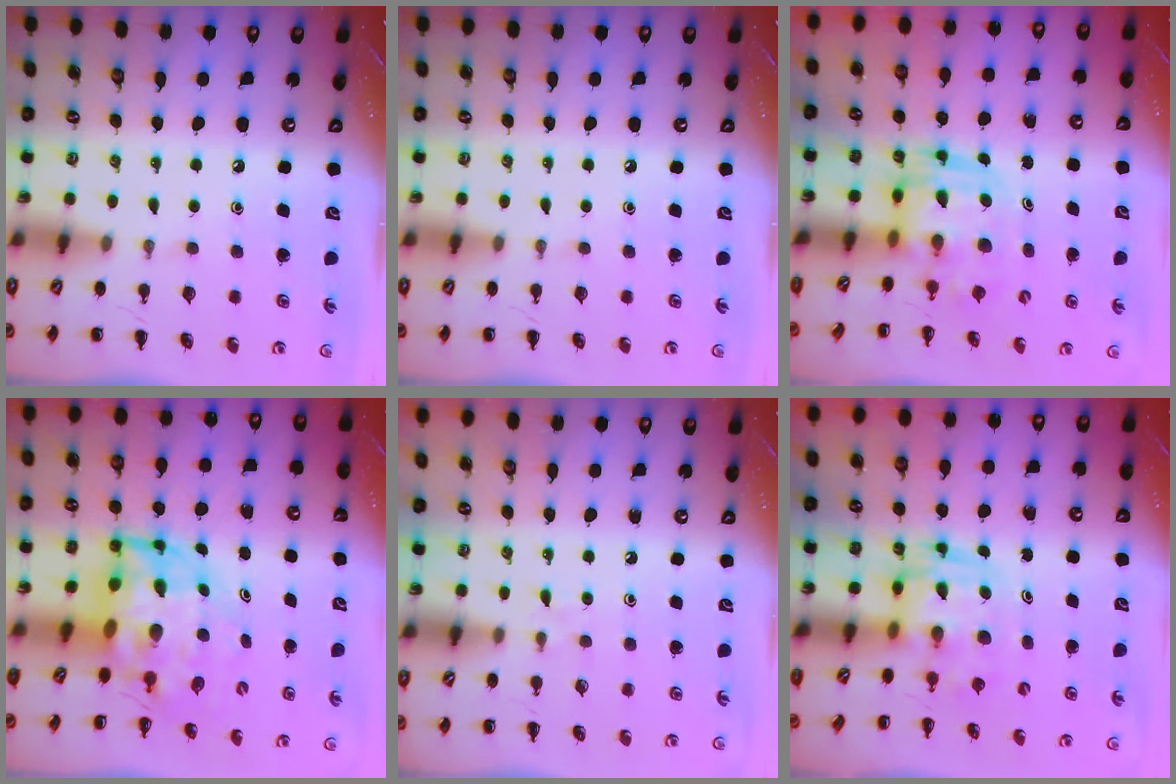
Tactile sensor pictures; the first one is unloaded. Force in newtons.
{"total": 0.0}
{"total": 3.6, "press": 3.5, "slide": 0.7}
{"total": 7.9, "press": 7.6, "slide": 1.9}
{"total": 2.4, "press": 2.3, "slide": 1.0}
{"total": 2.9, "press": 2.9, "slide": 0.5}